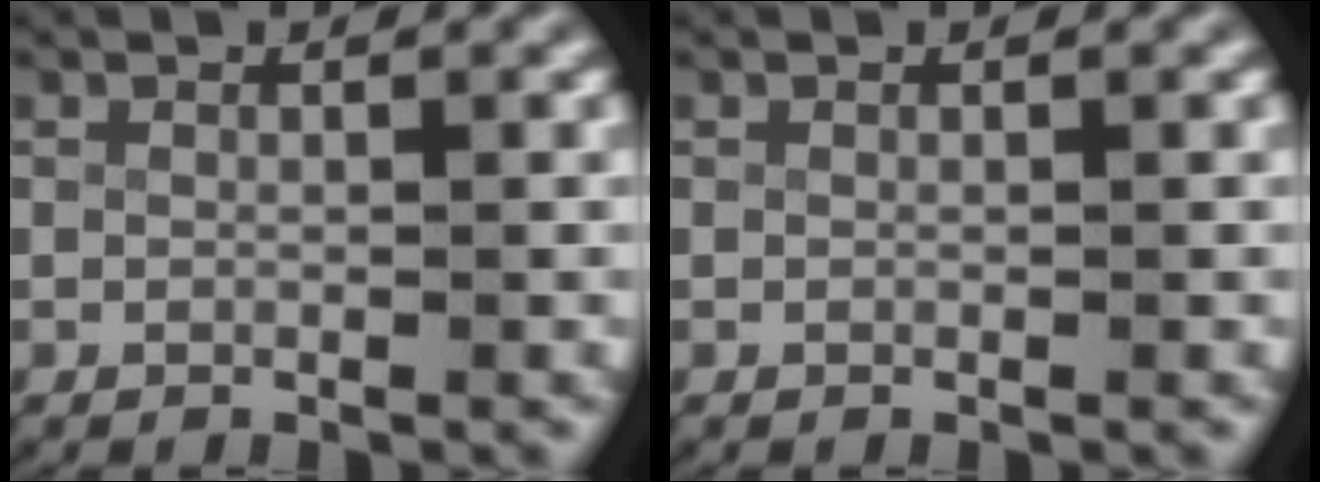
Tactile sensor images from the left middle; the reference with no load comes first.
{"total": 0.0}